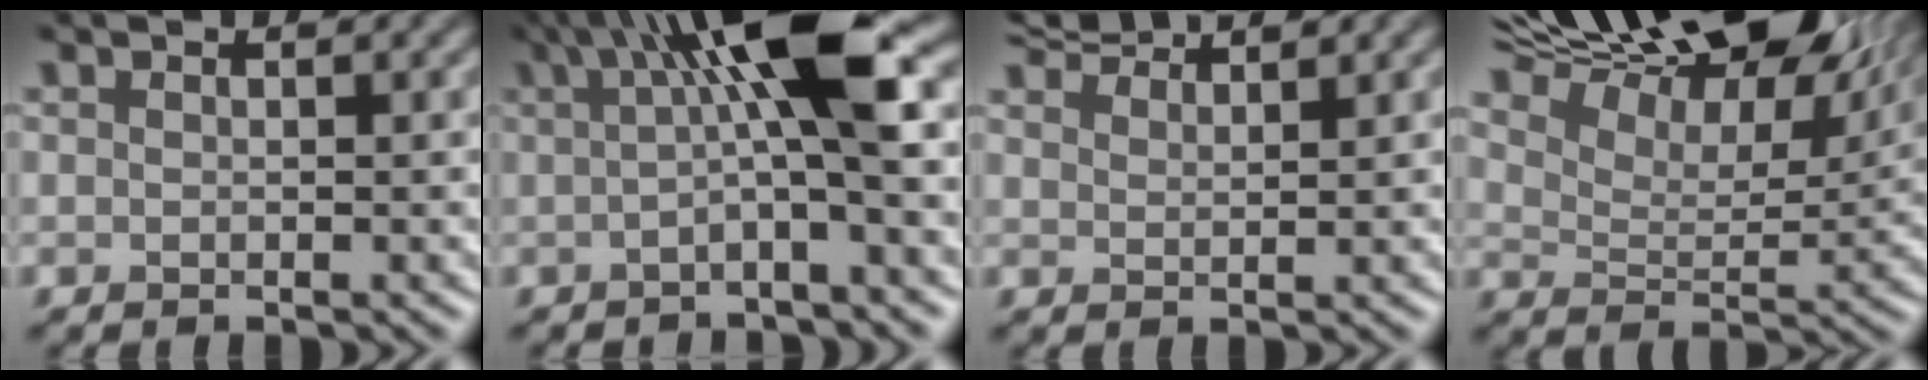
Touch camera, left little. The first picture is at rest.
{"total": 7.2, "force": [1.0, 1.0, 7.1], "torque": [-0.105, 0.007, 0.021]}
{"total": 3.2, "force": [3.2, -0.1, 0.0], "torque": [0.002, 0.002, 0.069]}
{"total": 16.8, "force": [12.7, 6.5, 8.9], "torque": [-0.175, 0.055, 0.191]}